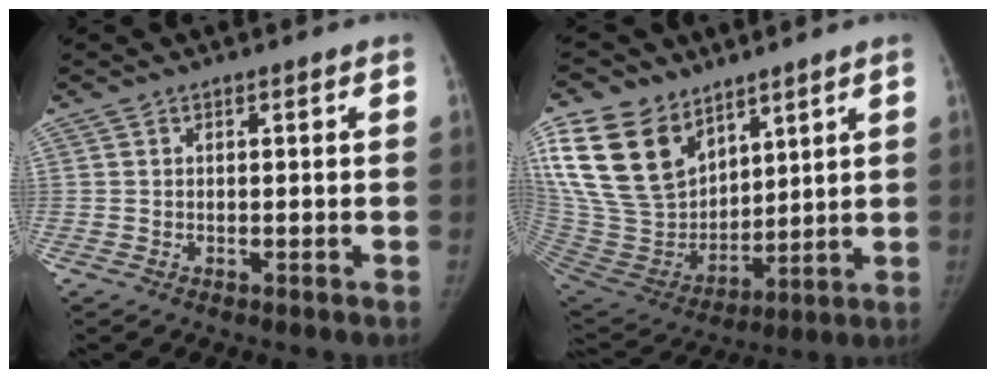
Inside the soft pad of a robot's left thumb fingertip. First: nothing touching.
{"total": 23.9, "force": [12.9, 15.7, 12.6], "torque": [-0.261, -0.027, 0.262]}